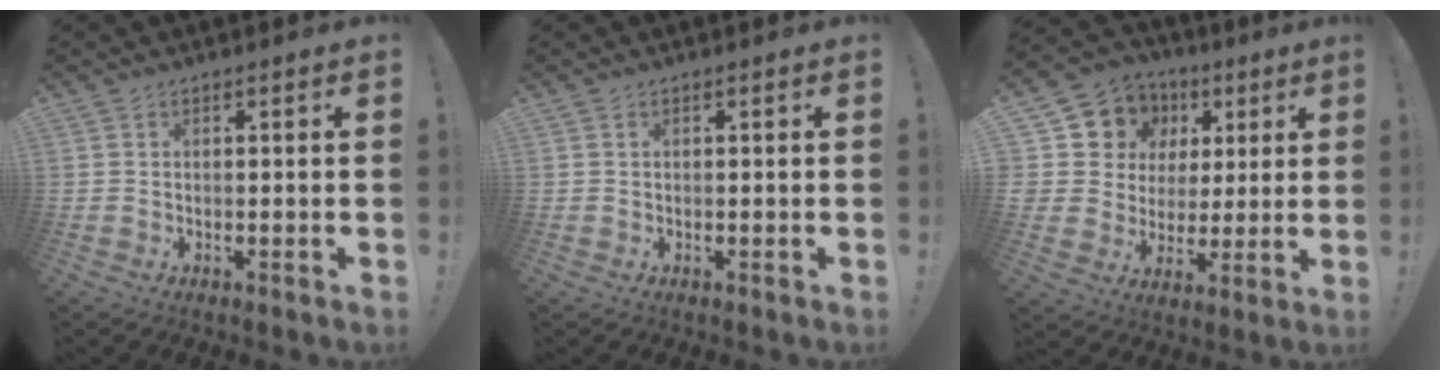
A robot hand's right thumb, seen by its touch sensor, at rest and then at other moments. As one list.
[{"total": 0.0}, {"total": 10.9, "force": [4.5, 9.6, 2.8], "torque": [-0.052, -0.028, 0.100]}]